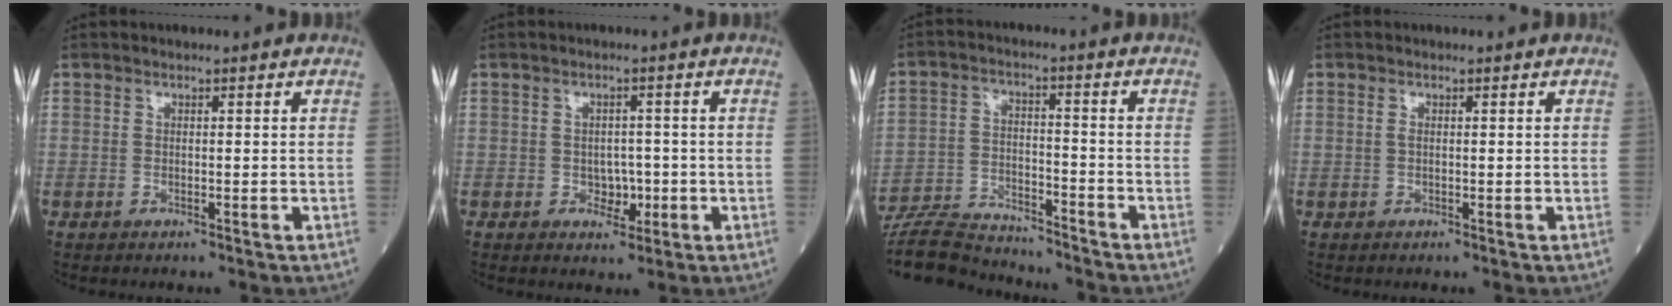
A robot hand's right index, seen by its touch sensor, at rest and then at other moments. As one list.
[{"total": 2.9, "force": [-0.8, 2.0, 1.9], "torque": [-0.020, 0.005, -0.009]}, {"total": 10.5, "force": [-10.2, 1.6, 1.7], "torque": [-0.031, 0.006, -0.187]}, {"total": 0.5, "force": [0.1, 0.2, 0.5], "torque": [-0.014, 0.000, 0.001]}]